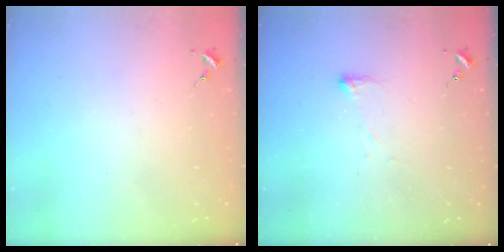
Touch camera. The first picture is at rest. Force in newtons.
{"total": 2.8, "press": 2.7, "slide": 0.8}